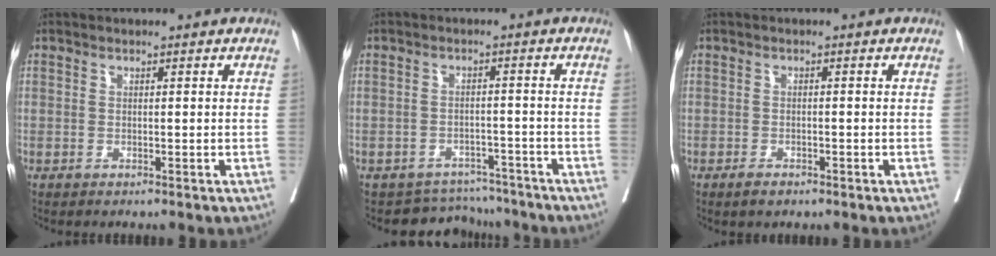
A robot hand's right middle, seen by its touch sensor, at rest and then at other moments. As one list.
[{"total": 7.0, "force": [-6.4, 2.4, -1.3], "torque": [0.026, 0.028, -0.086]}, {"total": 1.9, "force": [-1.3, 0.9, 1.1], "torque": [-0.020, -0.001, -0.017]}]